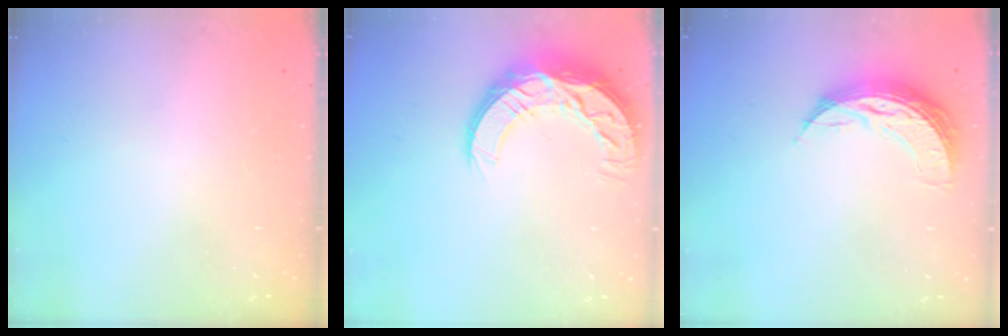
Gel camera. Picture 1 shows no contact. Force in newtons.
{"total": 13.1, "press": 13.1, "slide": 0.6}
{"total": 8.6, "press": 8.5, "slide": 0.5}